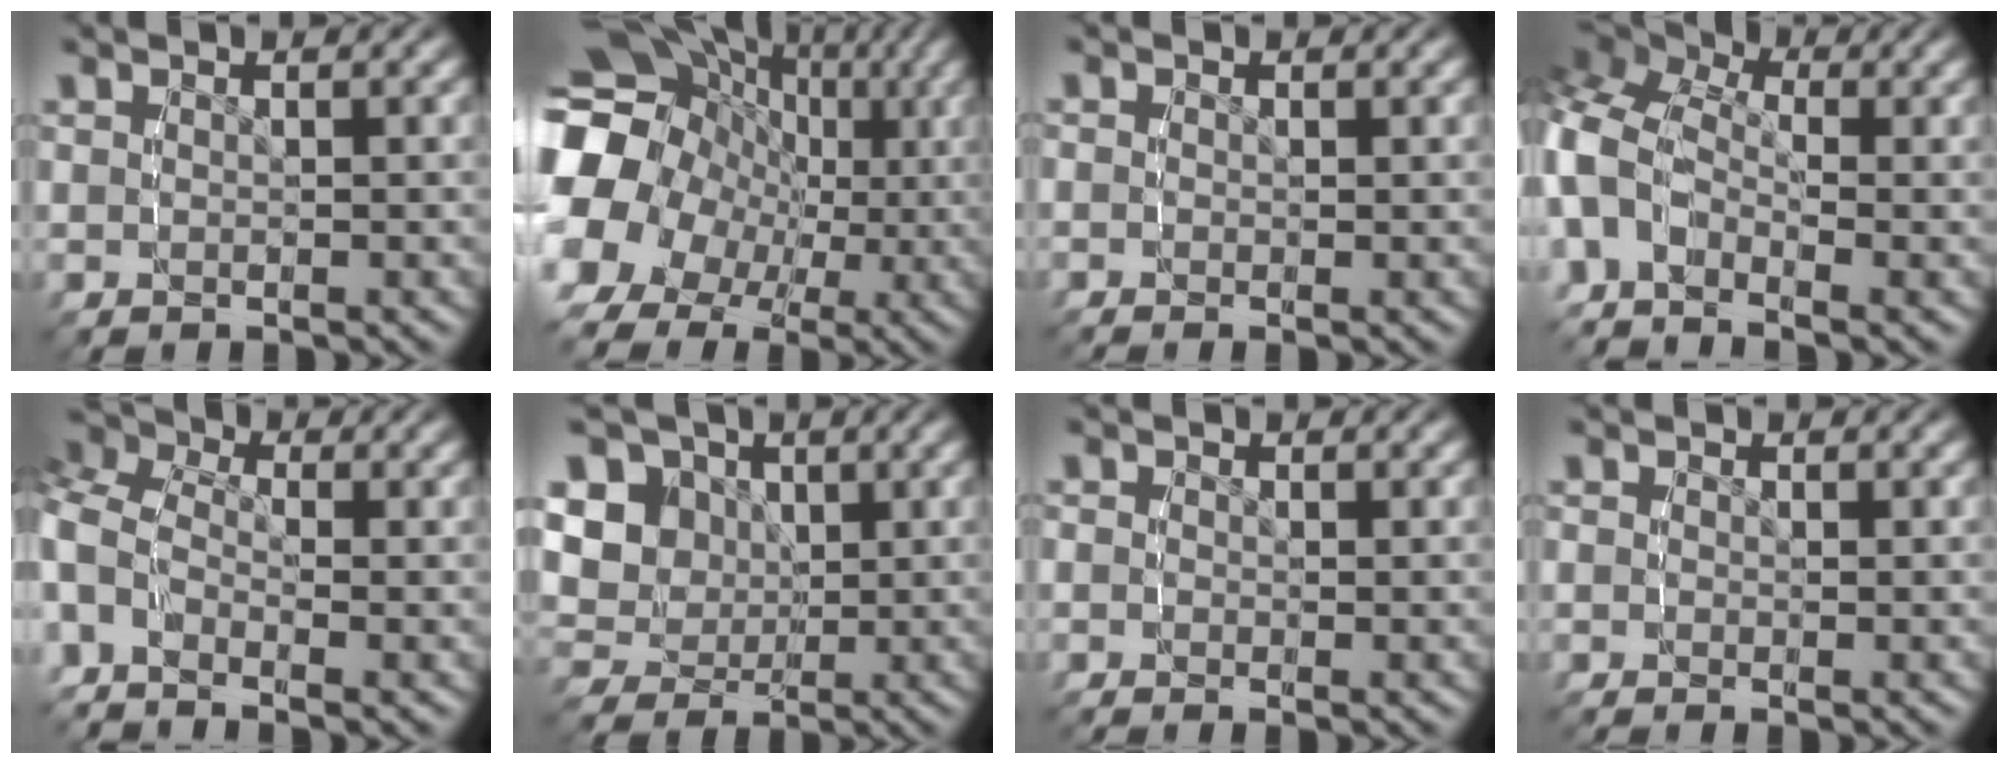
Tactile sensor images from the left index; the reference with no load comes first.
{"total": 16.4, "force": [1.6, 13.5, 9.2], "torque": [-0.182, -0.013, 0.009]}
{"total": 0.0}
{"total": 9.5, "force": [-0.3, 7.9, 5.3], "torque": [-0.125, -0.011, -0.024]}
{"total": 8.7, "force": [1.2, 7.0, 5.0], "torque": [-0.108, 0.017, -0.013]}
{"total": 12.5, "force": [1.5, 11.3, 5.2], "torque": [-0.135, -0.025, 0.013]}
{"total": 0.8, "force": [-0.2, 0.8, 0.2], "torque": [-0.001, 0.006, -0.017]}
{"total": 0.5, "force": [-0.1, 0.5, 0.2], "torque": [-0.001, 0.004, -0.012]}